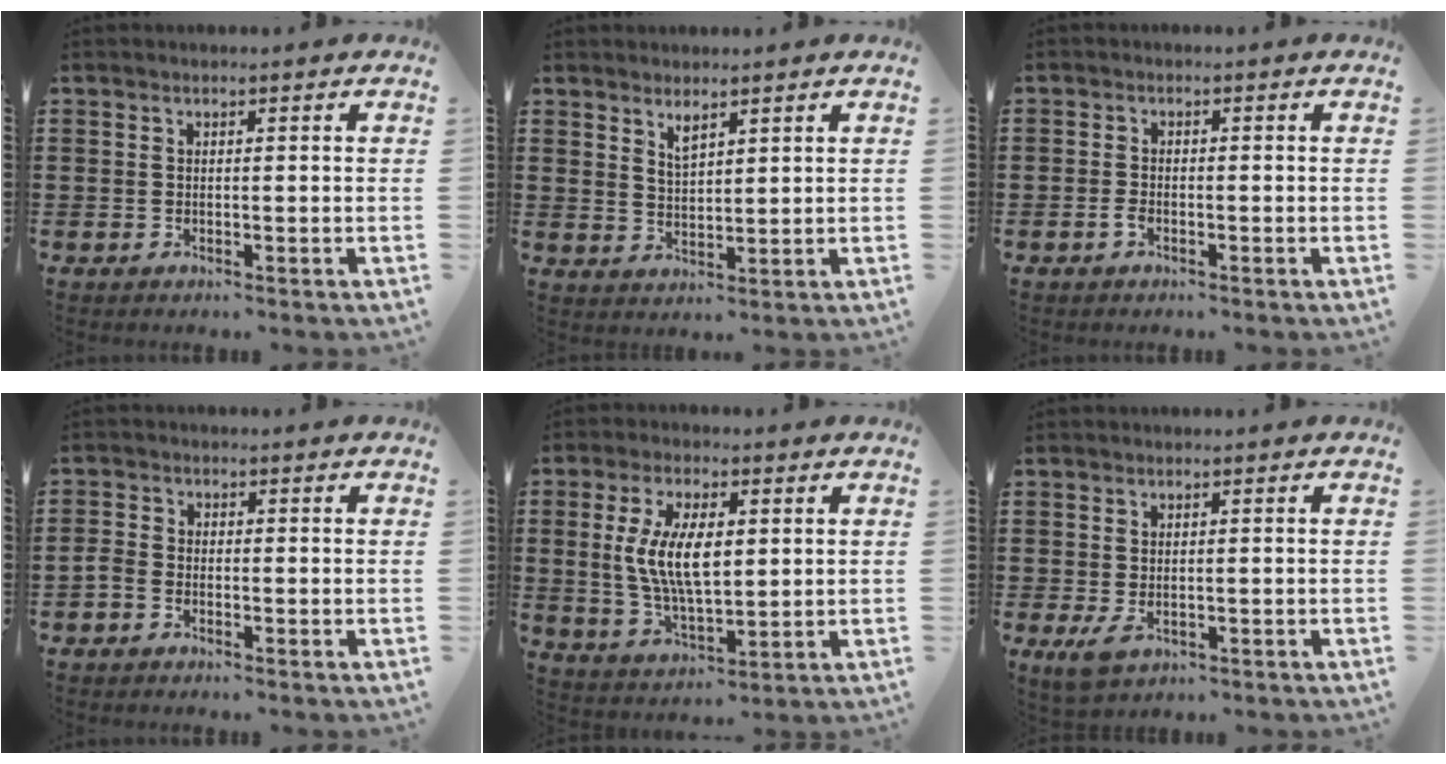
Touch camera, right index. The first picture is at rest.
{"total": 2.7, "force": [2.0, 1.0, 1.4], "torque": [-0.031, 0.003, 0.037]}
{"total": 1.3, "force": [-0.8, 0.6, 0.8], "torque": [-0.025, -0.005, -0.017]}
{"total": 1.7, "force": [-1.4, 0.7, 0.6], "torque": [-0.022, 0.000, -0.030]}
{"total": 9.5, "force": [1.3, 4.3, 8.4], "torque": [-0.174, 0.009, 0.021]}
{"total": 2.1, "force": [-0.8, 1.0, 1.6], "torque": [-0.044, -0.008, -0.017]}